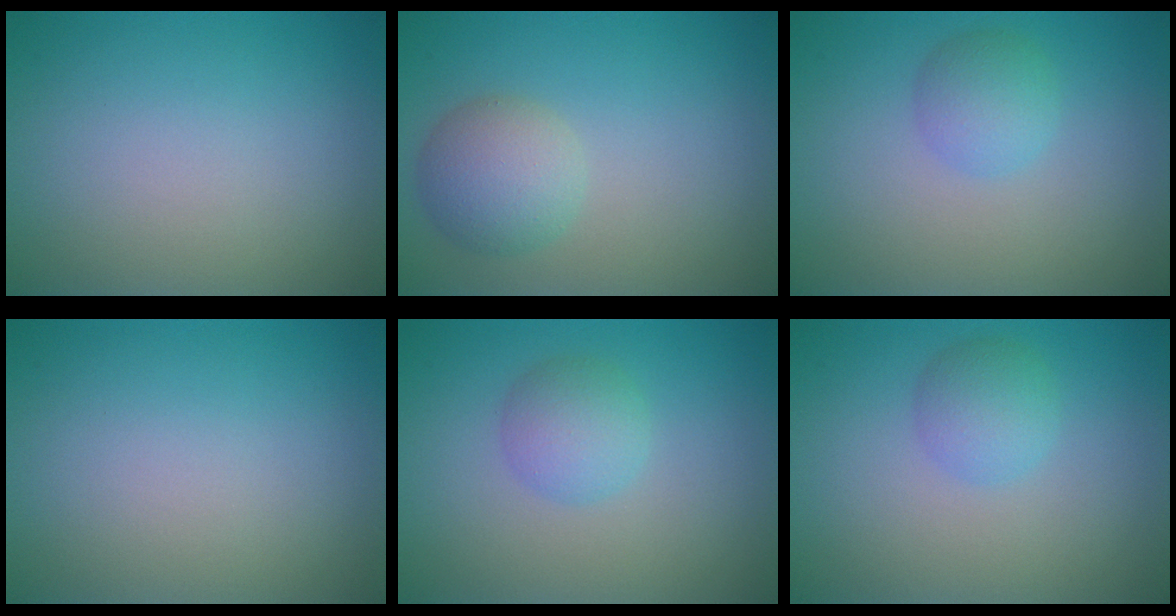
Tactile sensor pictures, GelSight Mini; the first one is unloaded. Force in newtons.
{"total": 2.8, "press": 2.8, "slide": 0.3}
{"total": 2.4, "press": 2.4, "slide": 0.1}
{"total": 0.0}
{"total": 2.6, "press": 2.6, "slide": 0.1}
{"total": 2.4, "press": 2.4, "slide": 0.1}